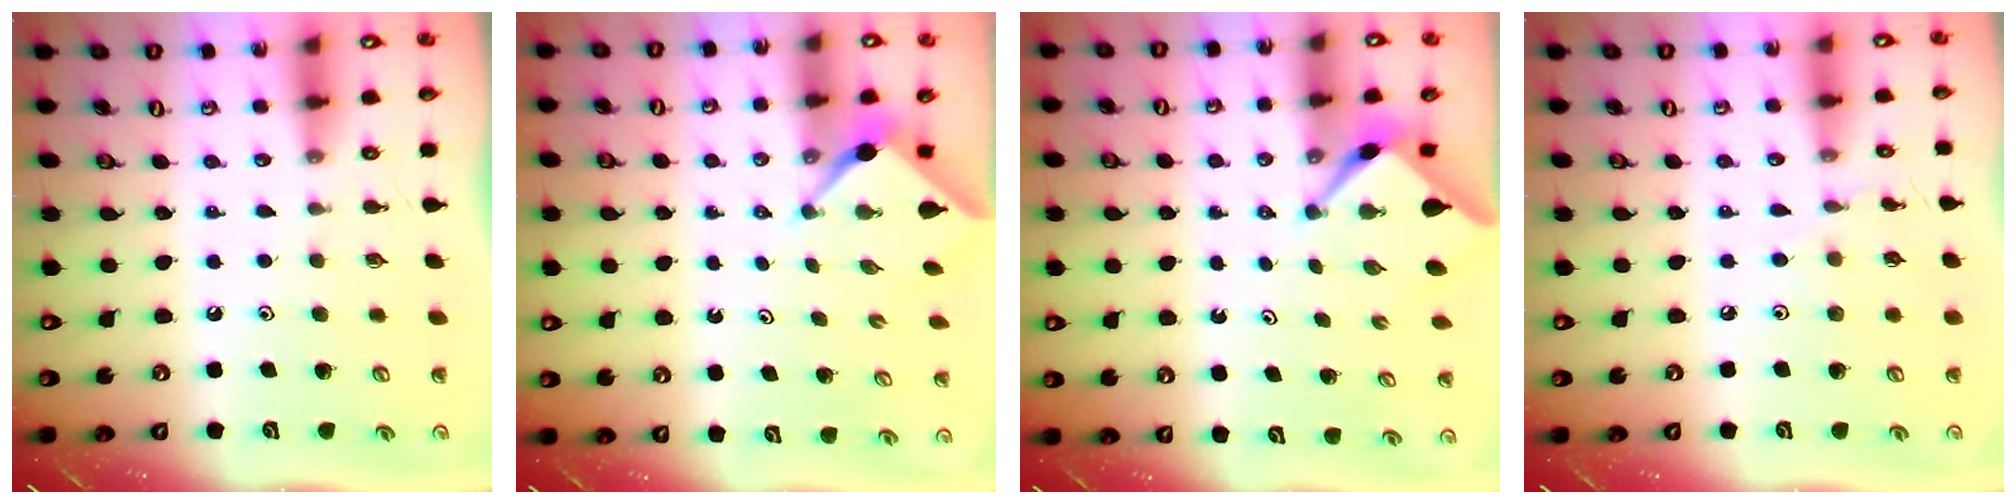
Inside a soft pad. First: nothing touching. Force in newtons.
{"total": 2.4, "press": 2.4, "slide": 0.3}
{"total": 2.4, "press": 2.4, "slide": 0.3}
{"total": 2.7, "press": 2.7, "slide": 0.4}